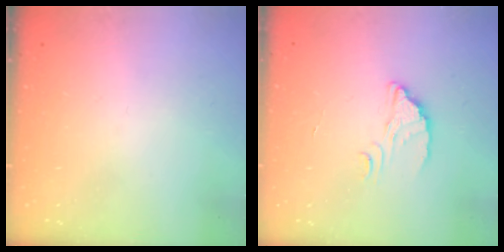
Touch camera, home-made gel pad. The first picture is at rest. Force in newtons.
{"total": 2.4, "press": 2.4, "slide": 0.1}